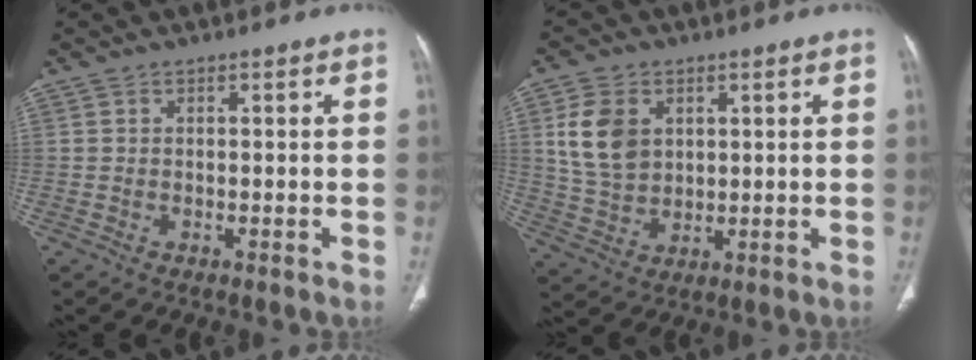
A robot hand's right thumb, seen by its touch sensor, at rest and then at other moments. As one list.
[{"total": 9.6, "force": [2.9, 6.9, 6.0], "torque": [-0.102, -0.010, 0.065]}]